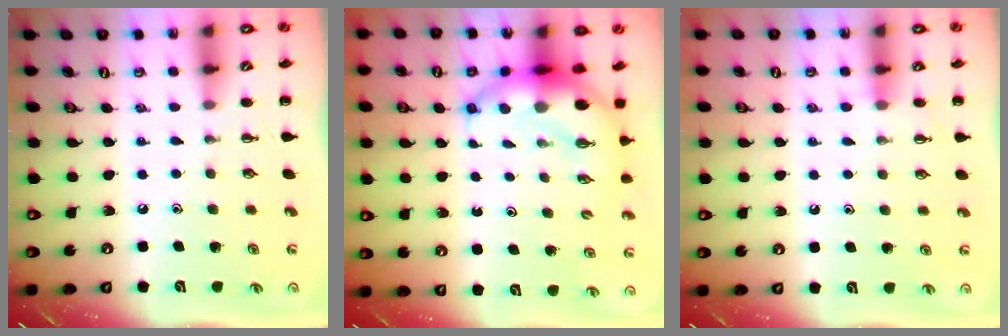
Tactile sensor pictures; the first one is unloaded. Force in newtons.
{"total": 9.4, "press": 9.1, "slide": 2.4}
{"total": 4.2, "press": 3.9, "slide": 1.6}